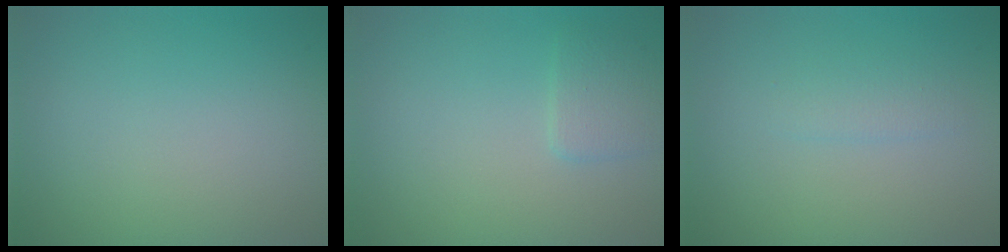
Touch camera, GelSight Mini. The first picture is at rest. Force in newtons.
{"total": 1.6, "press": 1.6, "slide": 0.1}
{"total": 1.2, "press": 1.2, "slide": 0.1}